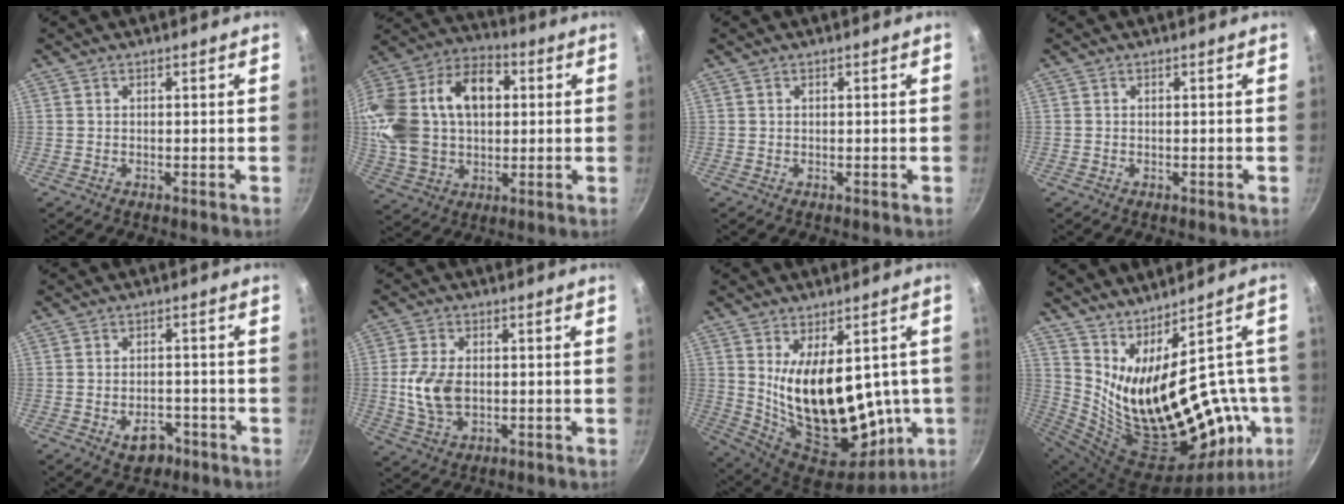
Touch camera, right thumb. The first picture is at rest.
{"total": 24.0, "force": [3.6, 16.4, 17.1], "torque": [-0.315, 0.036, 0.061]}
{"total": 0.0}
{"total": 0.0}
{"total": 5.4, "force": [-2.7, 3.6, 3.1], "torque": [-0.028, 0.019, -0.030]}
{"total": 9.1, "force": [-0.3, 5.9, 6.9], "torque": [-0.130, -0.001, -0.004]}
{"total": 24.2, "force": [1.1, 13.3, 20.2], "torque": [-0.283, -0.047, 0.053]}
{"total": 28.2, "force": [0.4, 13.5, 24.7], "torque": [-0.355, -0.056, 0.054]}